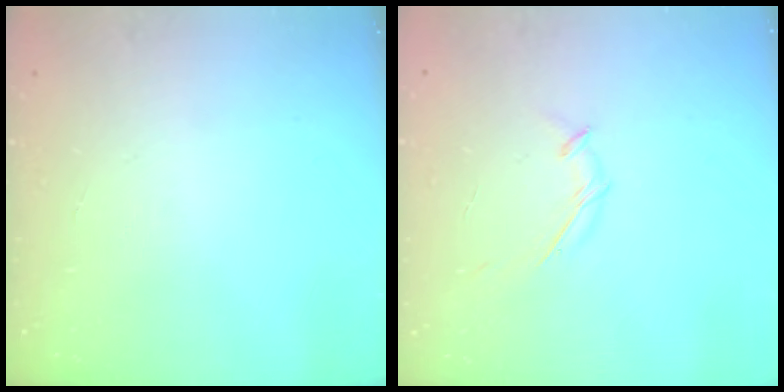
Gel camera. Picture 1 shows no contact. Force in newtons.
{"total": 4.7, "press": 4.5, "slide": 1.1}